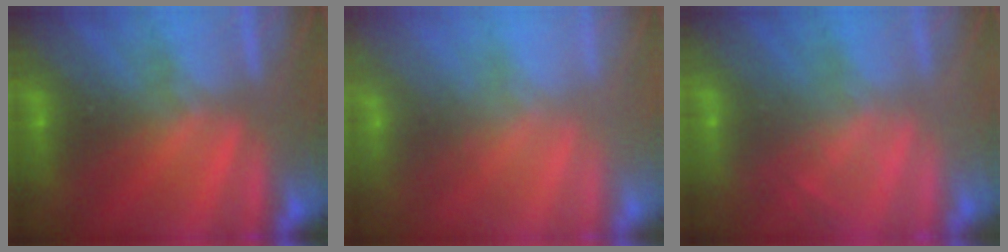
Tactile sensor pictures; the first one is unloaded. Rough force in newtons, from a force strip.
{"total": 10.5}
{"total": 2.0}